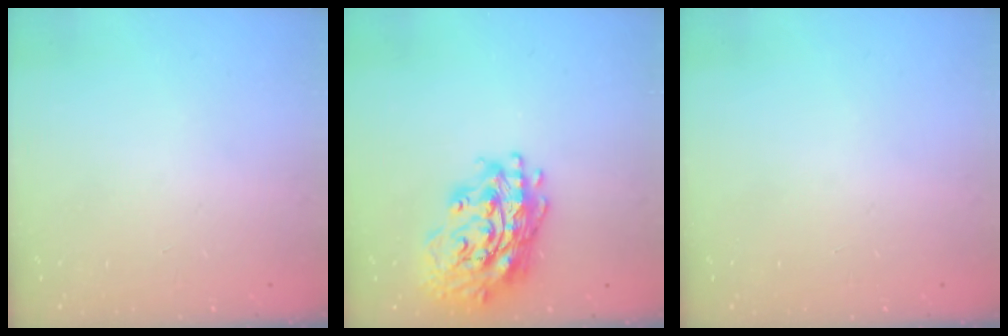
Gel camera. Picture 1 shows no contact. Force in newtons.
{"total": 19.4, "press": 19.2, "slide": 3.0}
{"total": 0.0}